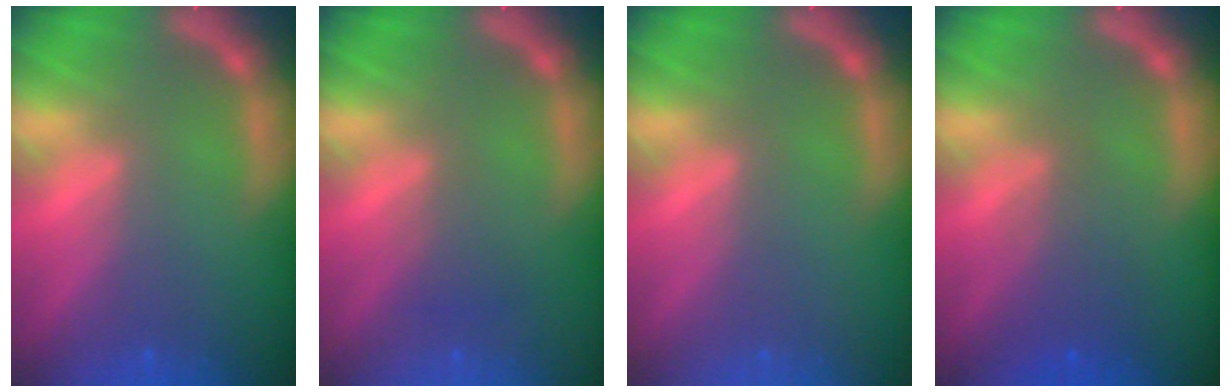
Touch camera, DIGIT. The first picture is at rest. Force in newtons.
{"total": 1.5}
{"total": 0.0}
{"total": 3.0}